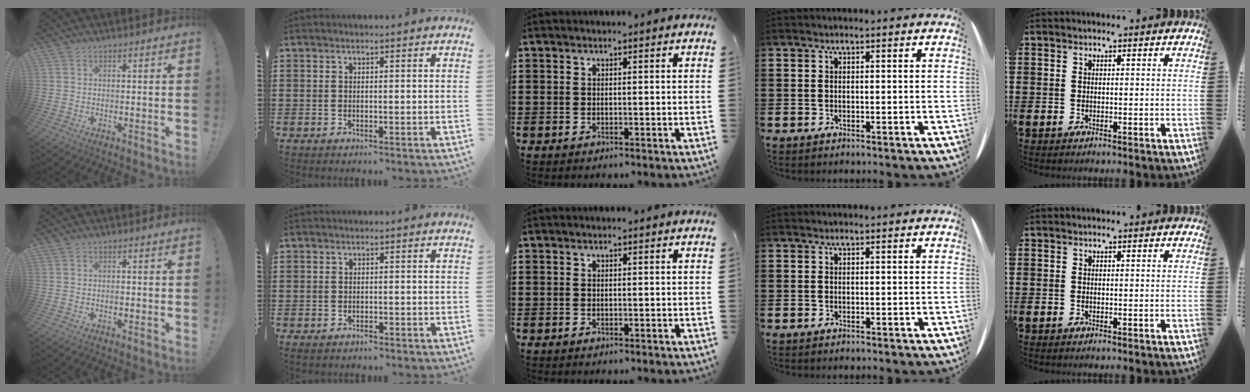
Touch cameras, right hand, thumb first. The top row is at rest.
{"thumb": {"total": 0.8, "force": [-0.5, 0.5, 0.4], "torque": [-0.003, 0.001, -0.010]}, "index": {"total": 0.9, "force": [-0.8, 0.3, 0.1], "torque": [-0.004, 0.000, -0.018]}}